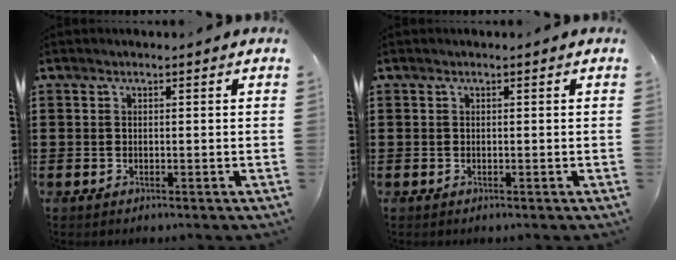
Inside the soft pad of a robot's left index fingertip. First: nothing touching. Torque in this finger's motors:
{"motor_torque": [-0.04, 0.04, 0.00, 0.00]}